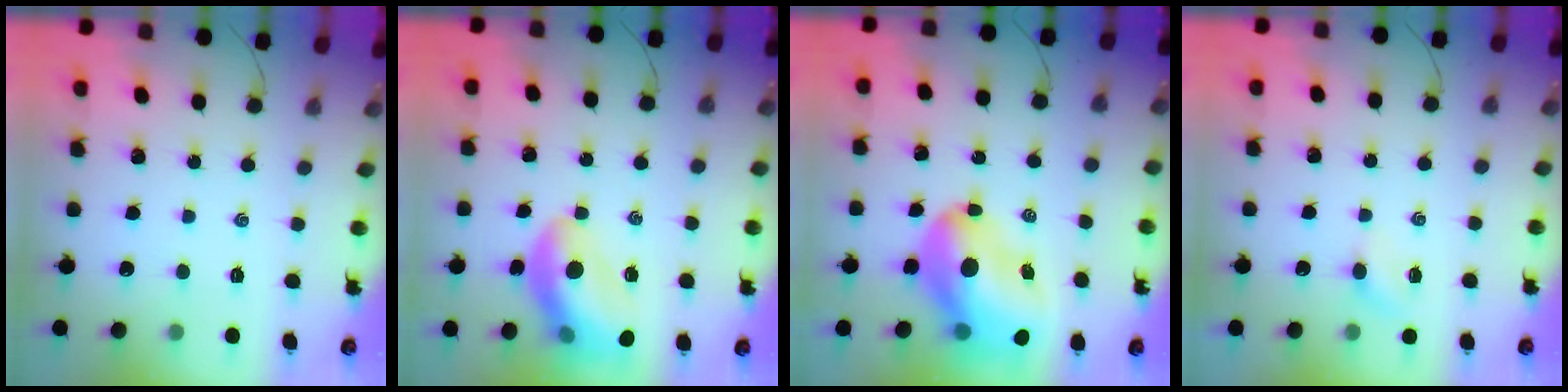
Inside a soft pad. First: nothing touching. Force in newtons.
{"total": 13.6, "press": 12.9, "slide": 4.1}
{"total": 16.9, "press": 16.2, "slide": 4.9}
{"total": 2.3, "press": 2.2, "slide": 0.7}